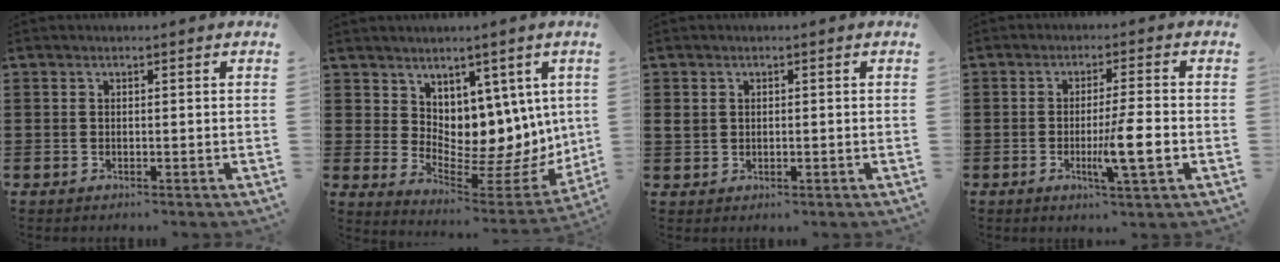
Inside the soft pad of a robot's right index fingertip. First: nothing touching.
{"total": 7.1, "force": [5.4, 4.5, 1.2], "torque": [-0.048, -0.070, 0.104]}
{"total": 1.2, "force": [0.2, 1.1, 0.5], "torque": [-0.014, 0.007, 0.003]}
{"total": 7.2, "force": [-1.9, 0.3, 6.9], "torque": [-0.118, -0.014, -0.033]}